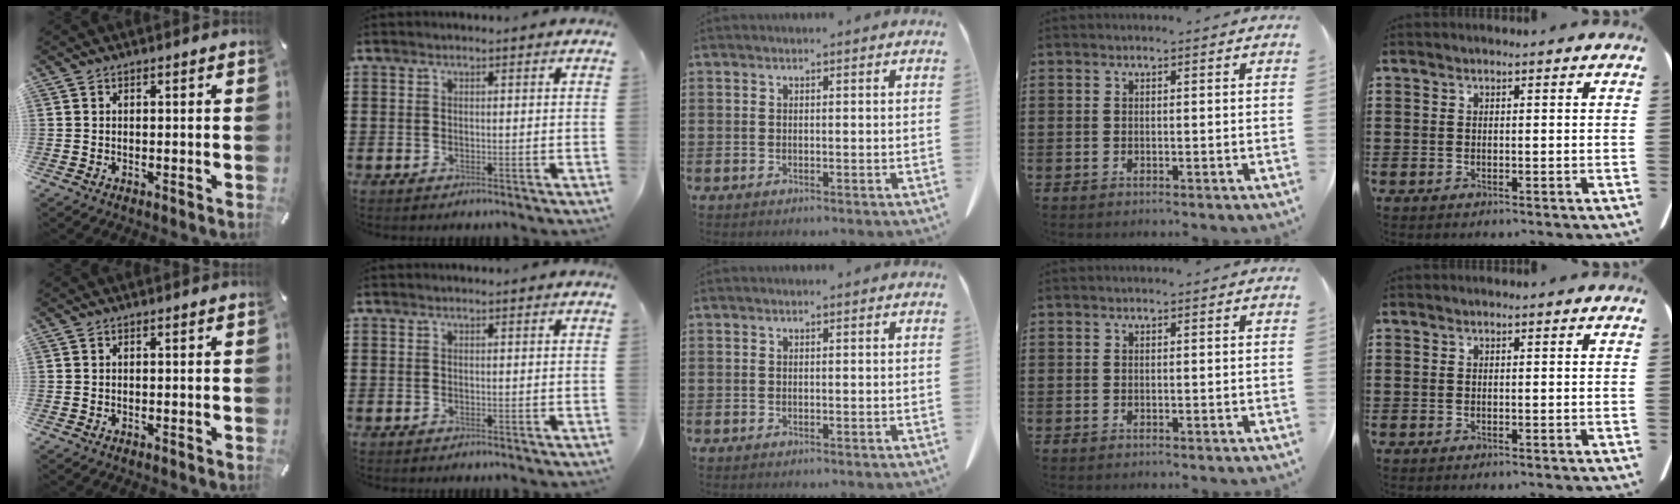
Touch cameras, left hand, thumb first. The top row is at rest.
{}